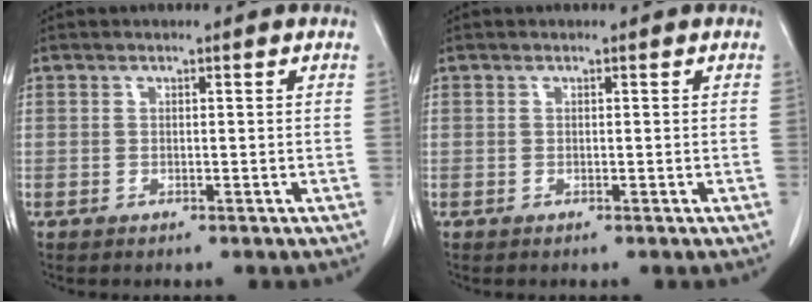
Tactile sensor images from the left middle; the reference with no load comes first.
{"total": 0.0}